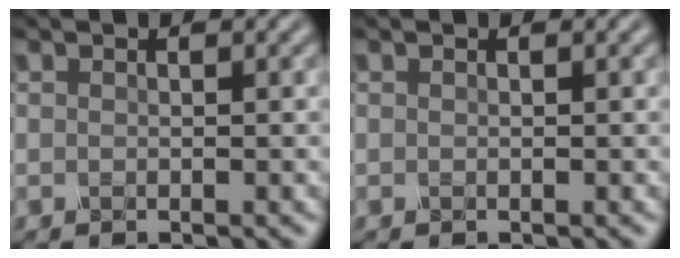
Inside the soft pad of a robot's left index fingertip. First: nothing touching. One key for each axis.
{"total": 0.0}